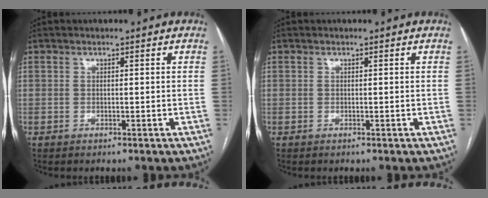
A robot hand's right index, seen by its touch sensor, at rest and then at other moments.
{"total": 0.0}